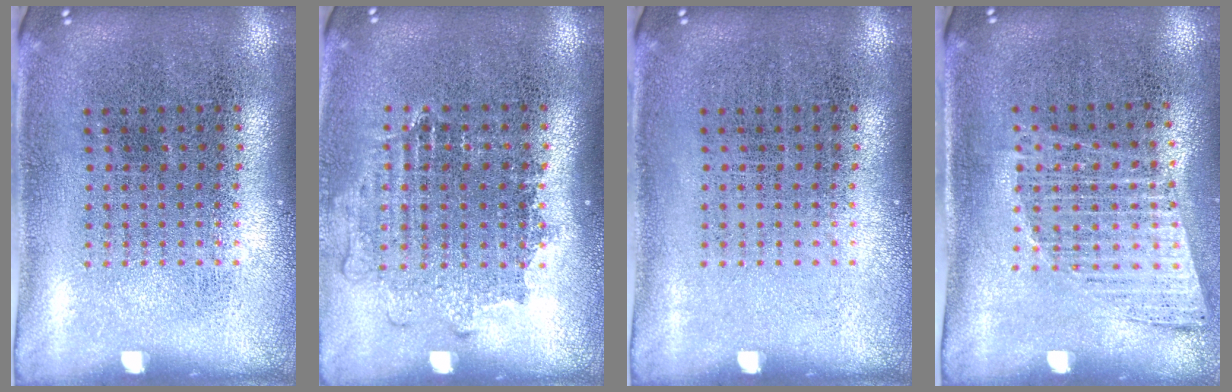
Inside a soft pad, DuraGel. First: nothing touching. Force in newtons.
{"total": 1.1, "press": 1.0, "slide": 0.5}
{"total": 0.0}
{"total": 1.0, "press": 1.0, "slide": 0.4}